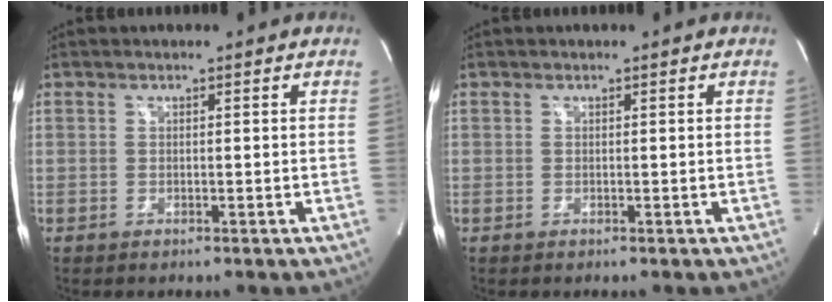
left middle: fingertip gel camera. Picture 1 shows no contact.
{"total": 0.0}